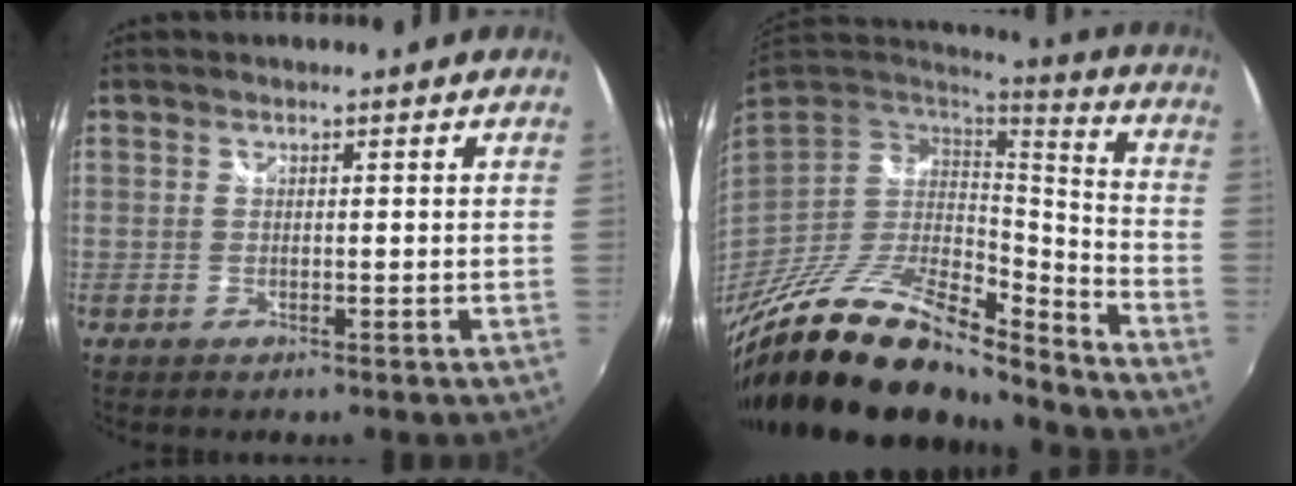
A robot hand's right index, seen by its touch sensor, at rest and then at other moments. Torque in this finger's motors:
{"motor_torque": [1.00, -1.14, 1.05, 0.21]}